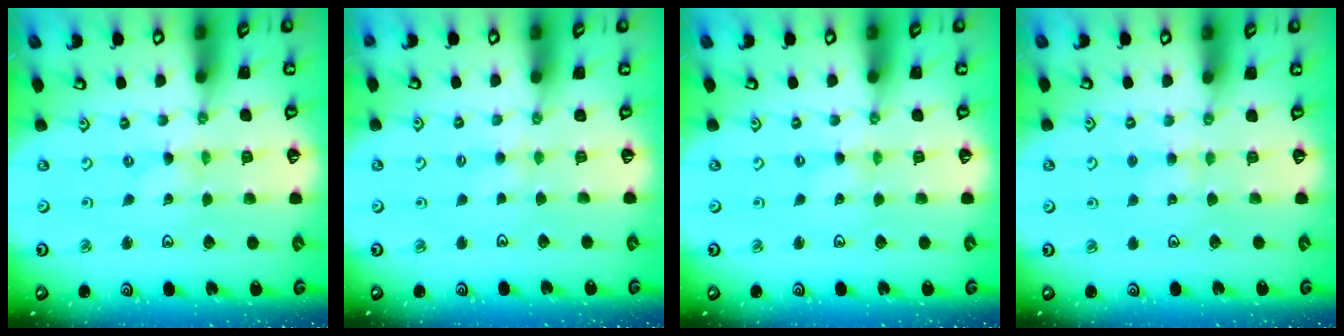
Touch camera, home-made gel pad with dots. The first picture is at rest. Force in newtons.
{"total": 2.8, "press": 2.7, "slide": 0.5}
{"total": 0.7, "press": 0.7, "slide": 0.2}
{"total": 2.9, "press": 2.9, "slide": 0.4}